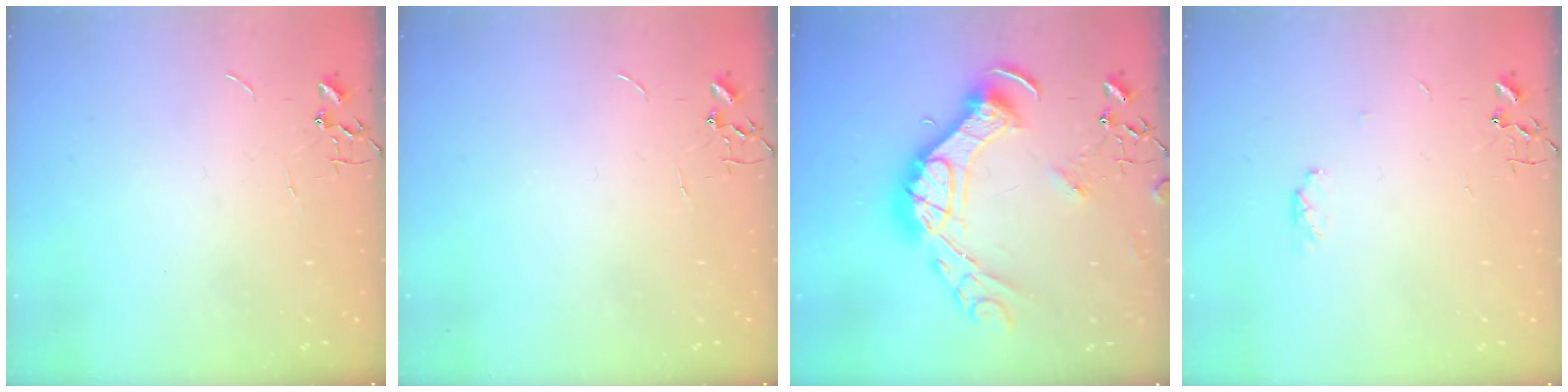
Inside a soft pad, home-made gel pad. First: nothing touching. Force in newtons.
{"total": 0.0}
{"total": 20.9, "press": 20.8, "slide": 1.7}
{"total": 4.2, "press": 4.1, "slide": 1.0}